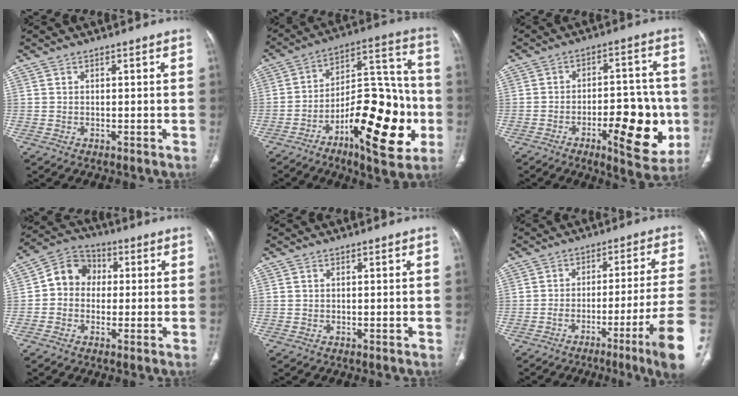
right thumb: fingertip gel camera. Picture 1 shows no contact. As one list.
[{"total": 23.1, "force": [-7.8, 9.2, 19.6], "torque": [-0.267, 0.051, -0.114]}, {"total": 15.2, "force": [-4.6, 5.9, 13.2], "torque": [-0.149, 0.022, -0.057]}, {"total": 8.1, "force": [0.1, 7.1, 3.8], "torque": [-0.041, 0.027, -0.014]}, {"total": 0.0}, {"total": 15.5, "force": [-7.1, -0.9, 13.7], "torque": [-0.165, 0.035, -0.105]}]